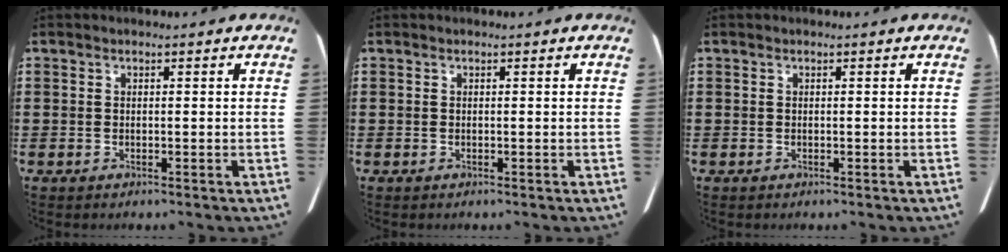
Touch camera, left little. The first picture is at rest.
{"total": 0.0}
{"total": 0.0}